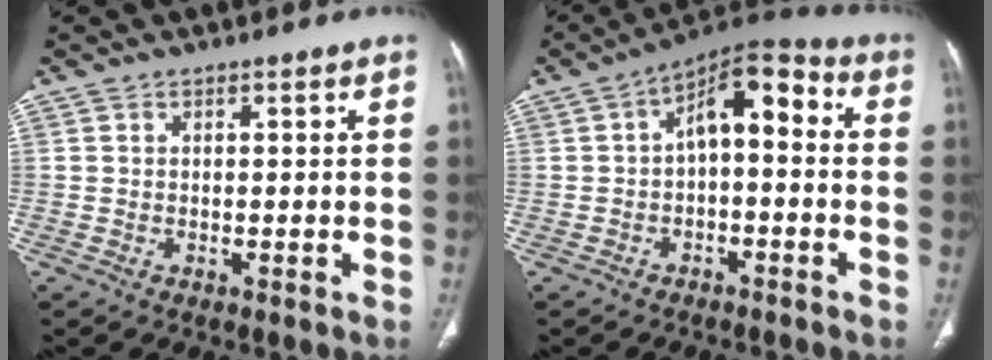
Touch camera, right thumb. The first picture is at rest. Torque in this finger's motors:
{"motor_torque": [0.75, 2.18, 0.74, -0.84, 0.08]}